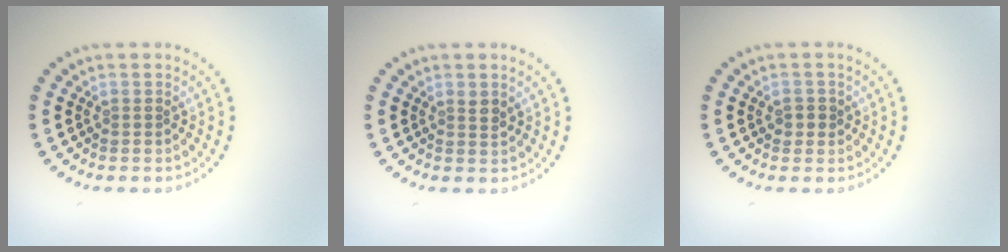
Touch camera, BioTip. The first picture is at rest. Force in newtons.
{"total": 0.9, "press": 0.8, "slide": 0.5}
{"total": 1.3, "press": 1.2, "slide": 0.5}